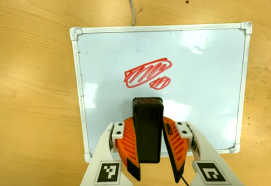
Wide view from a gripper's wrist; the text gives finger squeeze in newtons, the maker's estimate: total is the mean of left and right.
{"total": 9.1, "left": 7.5, "right": 10.7}